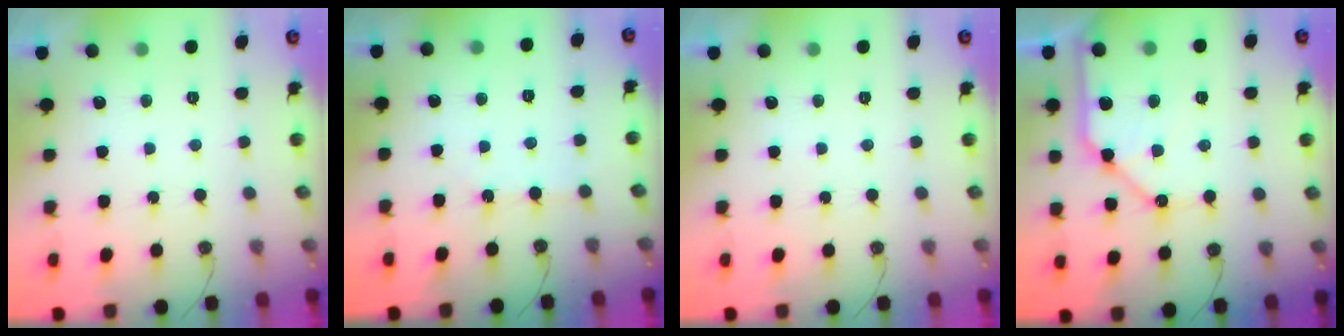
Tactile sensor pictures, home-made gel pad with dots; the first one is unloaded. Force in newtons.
{"total": 2.5, "press": 2.5, "slide": 0.4}
{"total": 0.0}
{"total": 14.7, "press": 14.6, "slide": 1.6}